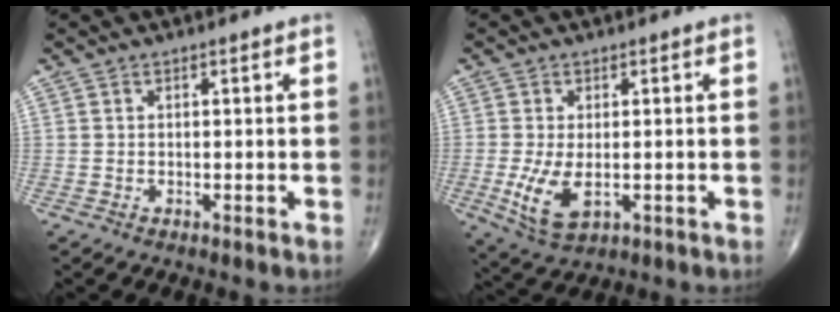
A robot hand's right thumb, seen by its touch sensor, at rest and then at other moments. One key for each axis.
{"total": 7.2, "fx": -1.5, "fy": 3.6, "fz": 6.0, "tx": -0.124, "ty": -0.018, "tz": -0.018}